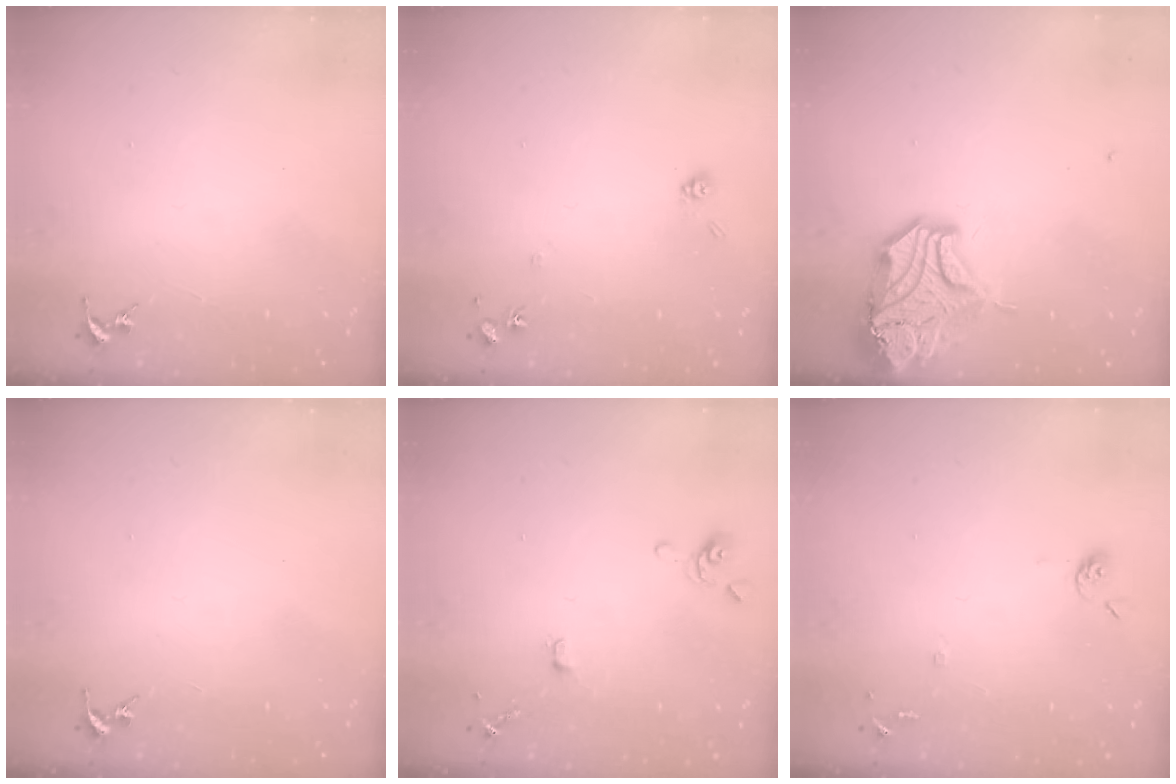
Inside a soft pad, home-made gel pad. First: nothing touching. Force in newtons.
{"total": 5.8, "press": 5.7, "slide": 1.1}
{"total": 18.1, "press": 17.9, "slide": 2.5}
{"total": 0.0}
{"total": 4.6, "press": 4.6, "slide": 0.7}
{"total": 6.6, "press": 6.6, "slide": 0.6}